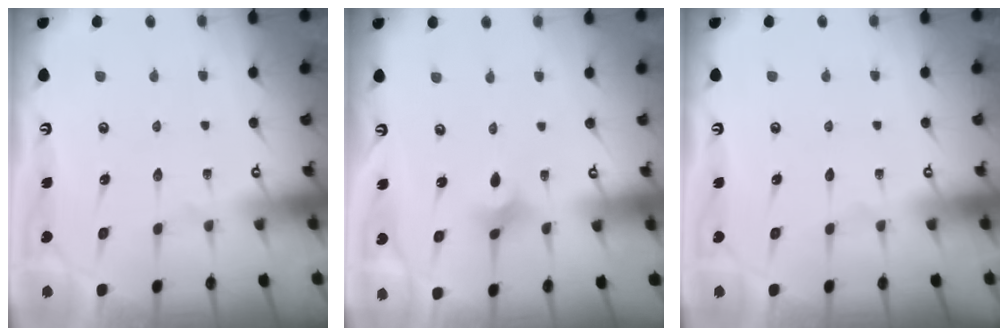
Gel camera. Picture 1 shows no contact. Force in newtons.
{"total": 2.3, "press": 2.2, "slide": 0.5}
{"total": 0.0}